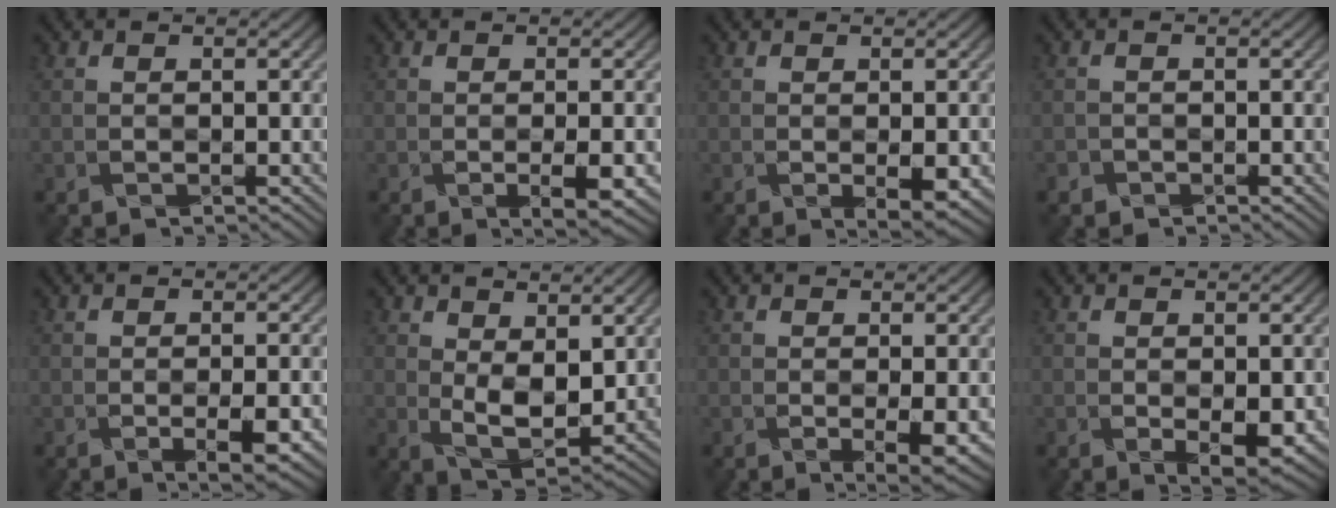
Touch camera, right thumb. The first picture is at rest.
{"total": 3.2, "force": [-0.9, 0.7, 3.0], "torque": [-0.050, -0.007, -0.006]}
{"total": 2.3, "force": [-0.5, 0.6, 2.2], "torque": [-0.042, -0.005, 0.001]}
{"total": 1.1, "force": [-1.0, 0.3, -0.5], "torque": [0.004, -0.010, -0.012]}
{"total": 3.9, "force": [-1.2, 1.0, 3.5], "torque": [-0.057, -0.007, -0.008]}
{"total": 5.1, "force": [1.7, 2.7, 4.0], "torque": [-0.087, -0.013, 0.038]}
{"total": 3.2, "force": [-0.5, 0.7, 3.1], "torque": [-0.054, -0.008, 0.001]}
{"total": 2.4, "force": [-0.3, 0.7, 2.2], "torque": [-0.044, -0.011, 0.008]}